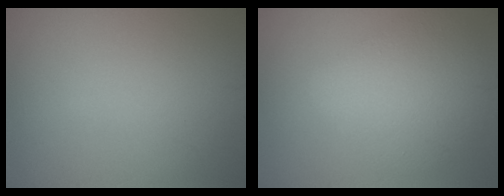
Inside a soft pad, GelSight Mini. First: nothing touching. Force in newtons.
{"total": 5.4, "press": 5.4, "slide": 0.3}